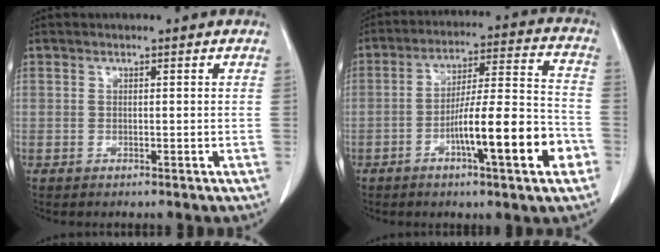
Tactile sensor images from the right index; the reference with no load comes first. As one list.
[{"total": 14.8, "force": [-5.6, 1.1, 13.6], "torque": [-0.215, 0.008, -0.083]}]